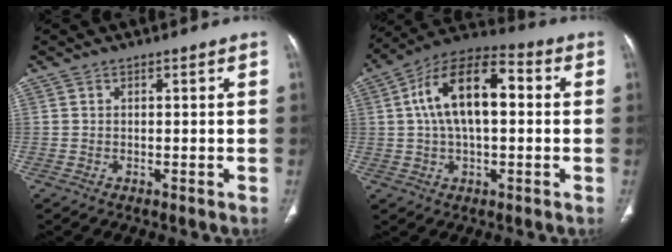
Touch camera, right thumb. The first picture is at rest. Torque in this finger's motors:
{"motor_torque": [0.73, 4.28, 1.46, -0.16, 0.42]}